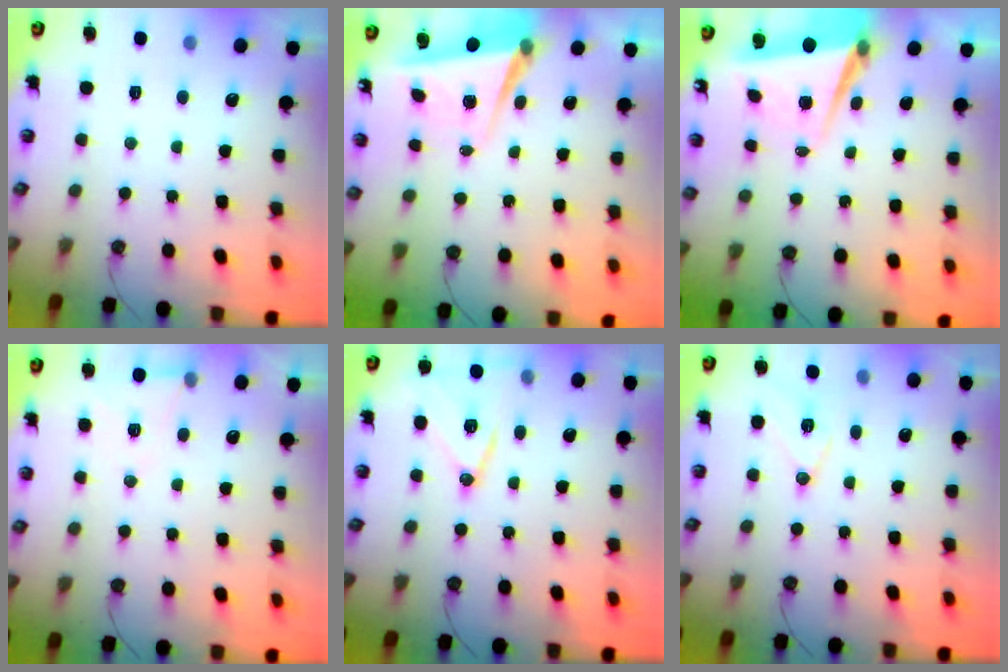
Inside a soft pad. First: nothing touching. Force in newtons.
{"total": 5.2, "press": 5.2, "slide": 0.6}
{"total": 6.4, "press": 6.1, "slide": 1.8}
{"total": 6.9, "press": 5.2, "slide": 4.6}
{"total": 14.3, "press": 14.3, "slide": 0.6}
{"total": 10.5, "press": 10.0, "slide": 3.4}